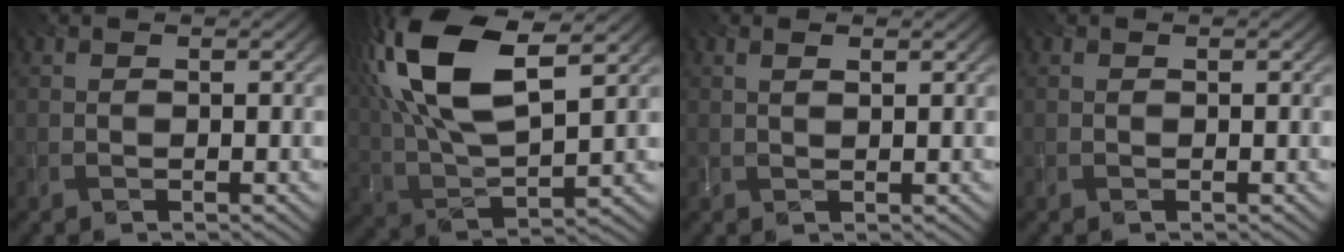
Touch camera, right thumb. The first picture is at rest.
{"total": 17.2, "force": [7.1, 7.2, 13.9], "torque": [-0.325, 0.035, 0.126]}
{"total": 1.2, "force": [0.6, 0.2, 1.0], "torque": [-0.021, 0.001, 0.014]}
{"total": 0.0}